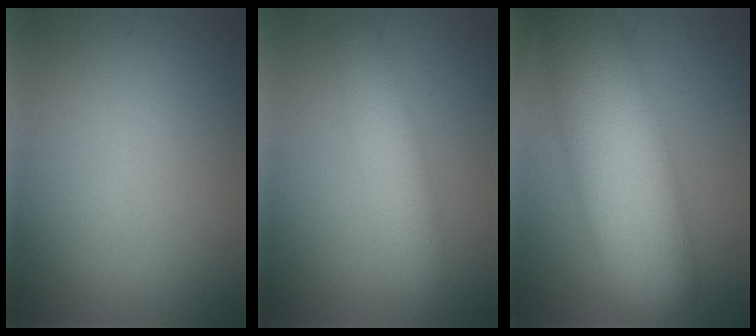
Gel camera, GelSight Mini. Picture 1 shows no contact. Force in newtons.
{"total": 3.3, "press": 3.3, "slide": 0.1}
{"total": 12.3, "press": 12.3, "slide": 0.4}